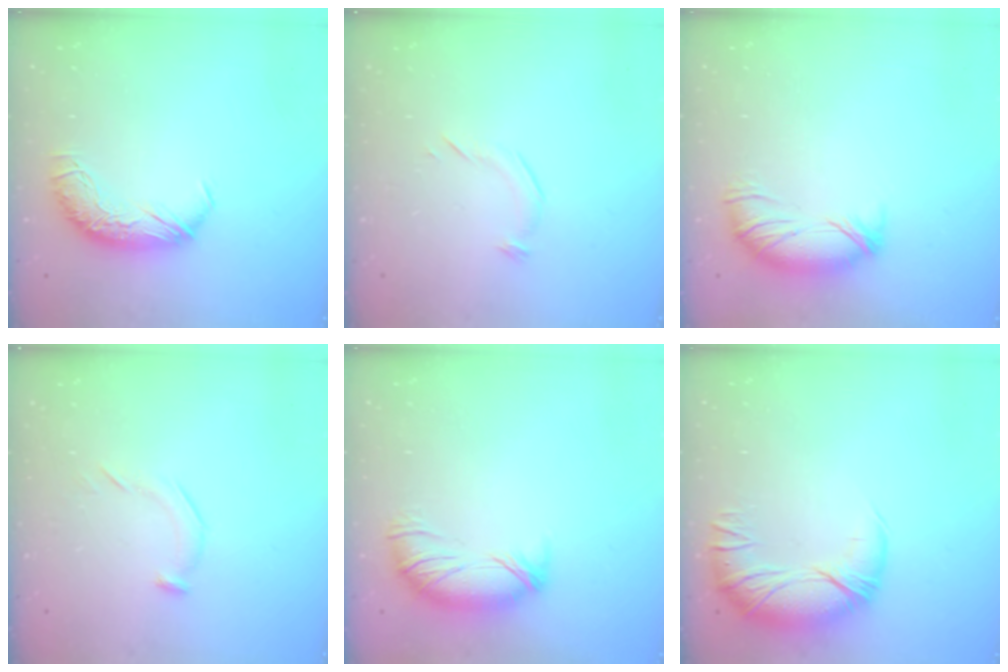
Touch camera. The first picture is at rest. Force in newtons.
{"total": 6.1, "press": 6.0, "slide": 0.4}
{"total": 3.6, "press": 3.2, "slide": 1.7}
{"total": 6.3, "press": 6.2, "slide": 0.5}
{"total": 3.4, "press": 3.0, "slide": 1.6}
{"total": 3.0, "press": 0.5, "slide": 3.0}